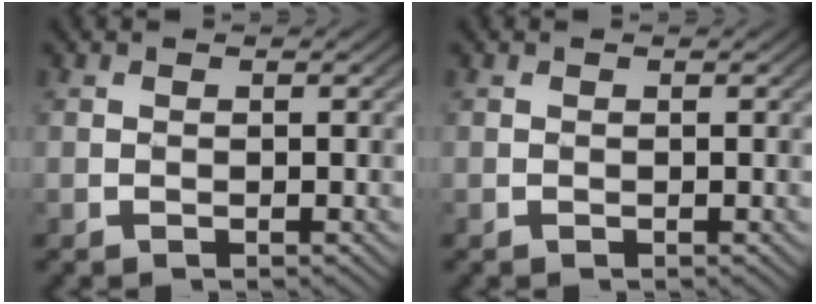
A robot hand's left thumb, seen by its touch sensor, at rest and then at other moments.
{"total": 0.0}